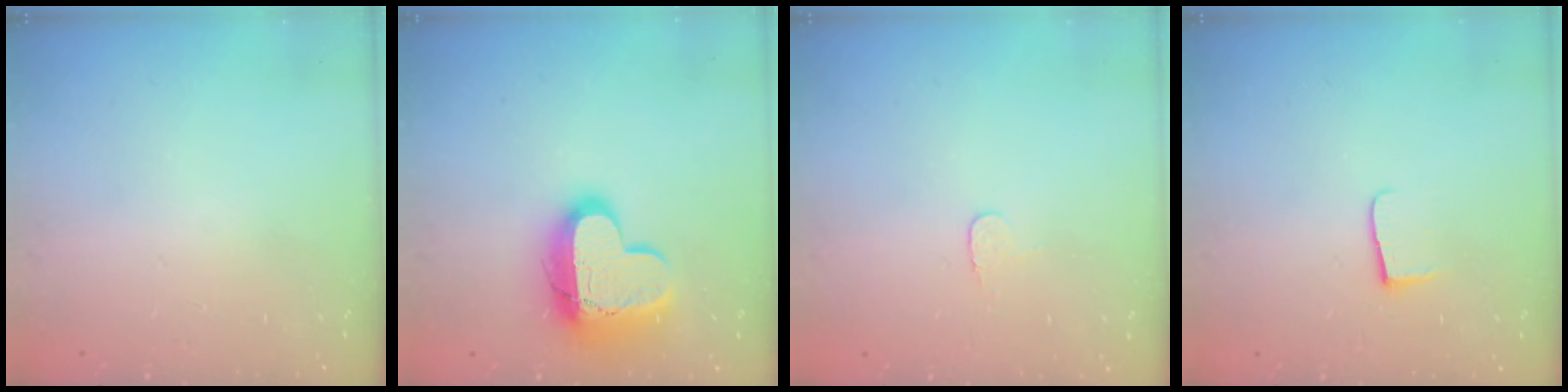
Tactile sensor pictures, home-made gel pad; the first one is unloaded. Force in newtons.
{"total": 16.2, "press": 16.1, "slide": 1.3}
{"total": 4.3, "press": 4.3, "slide": 0.3}
{"total": 5.2, "press": 5.2, "slide": 0.7}